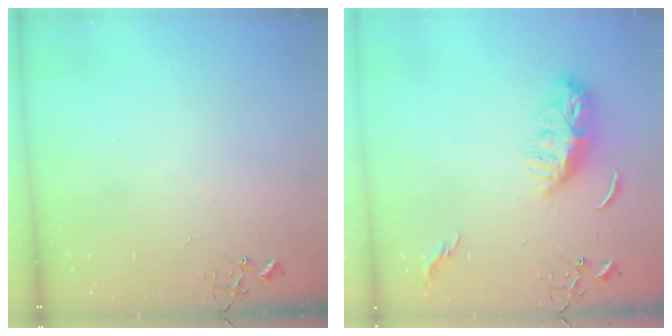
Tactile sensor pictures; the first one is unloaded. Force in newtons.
{"total": 10.2, "press": 10.2, "slide": 0.9}